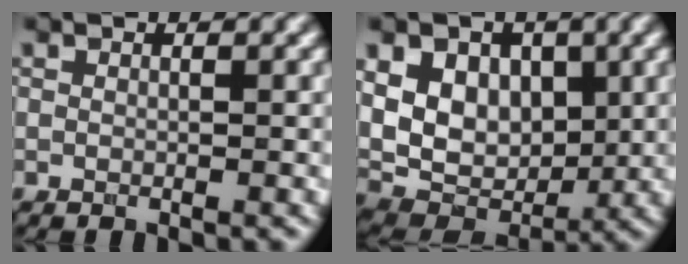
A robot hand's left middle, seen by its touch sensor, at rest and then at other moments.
{"total": 9.5, "force": [2.4, 6.8, 6.1], "torque": [-0.105, 0.008, 0.035]}